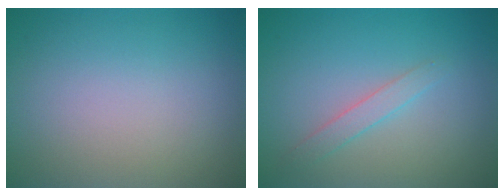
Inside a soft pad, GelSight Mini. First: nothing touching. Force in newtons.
{"total": 1.4, "press": 1.4, "slide": 0.0}